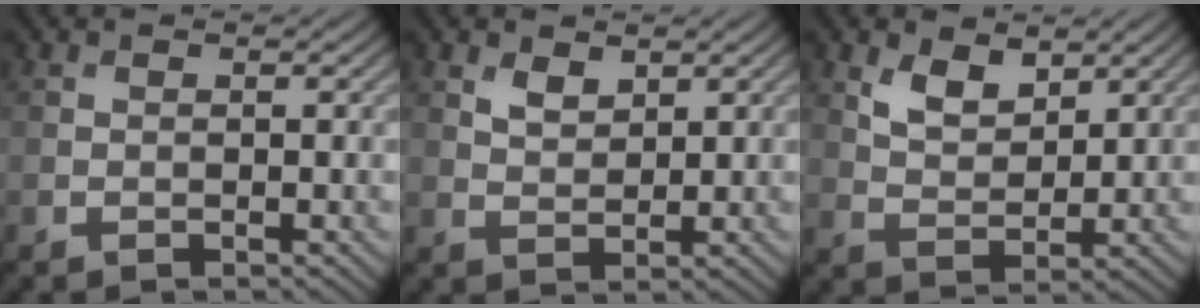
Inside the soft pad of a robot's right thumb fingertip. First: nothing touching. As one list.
[{"total": 2.4, "force": [1.6, 1.3, 1.3], "torque": [-0.029, -0.004, 0.035]}, {"total": 4.6, "force": [2.8, 2.4, 2.7], "torque": [-0.061, -0.009, 0.057]}]